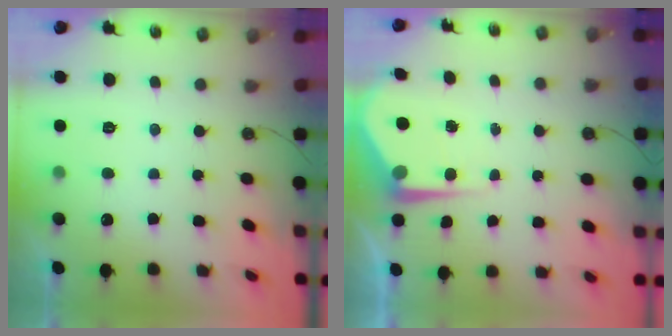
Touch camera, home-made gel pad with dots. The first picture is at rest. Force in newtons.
{"total": 5.1, "press": 5.1, "slide": 0.2}